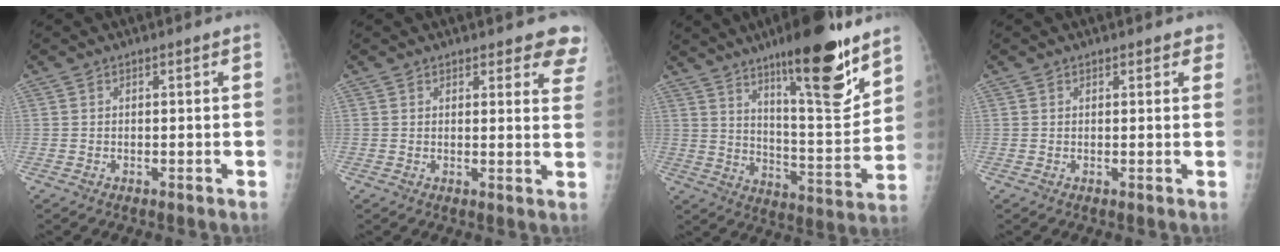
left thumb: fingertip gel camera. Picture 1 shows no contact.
{"total": 7.4, "force": [6.6, 3.0, 1.5], "torque": [0.038, -0.029, 0.046]}
{"total": 21.5, "force": [13.8, 4.6, 15.8], "torque": [-0.209, -0.079, 0.218]}
{"total": 2.0, "force": [1.5, 1.4, 0.3], "torque": [0.027, -0.004, 0.008]}